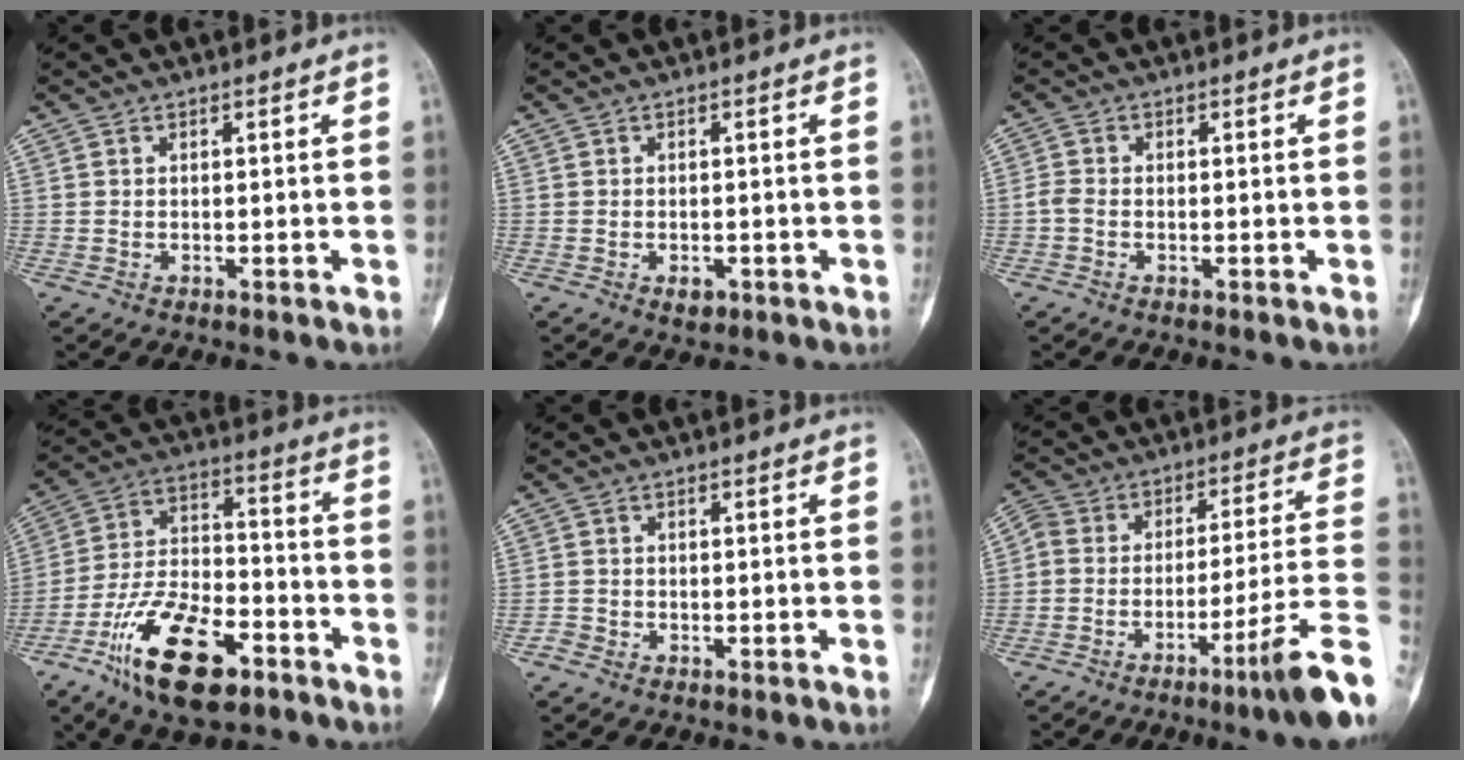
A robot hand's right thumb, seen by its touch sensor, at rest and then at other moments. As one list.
[{"total": 2.0, "force": [-0.9, 1.3, 1.2], "torque": [-0.010, 0.002, -0.007]}, {"total": 1.7, "force": [-0.6, 1.0, 1.2], "torque": [-0.031, 0.000, -0.023]}, {"total": 18.0, "force": [-10.0, 7.9, 12.6], "torque": [-0.221, 0.059, -0.178]}, {"total": 1.1, "force": [-1.0, 0.5, 0.0], "torque": [-0.004, 0.005, -0.024]}, {"total": 17.5, "force": [-9.9, 1.4, 14.4], "torque": [-0.219, 0.072, -0.155]}]